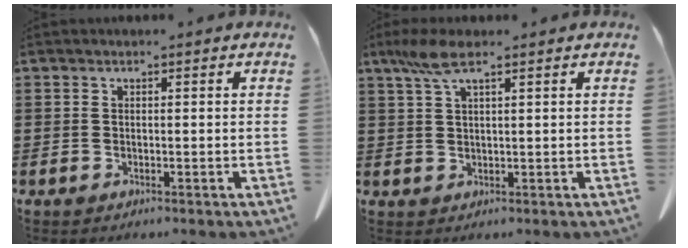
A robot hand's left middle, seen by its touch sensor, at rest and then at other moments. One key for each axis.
{"total": 4.9, "fx": 2.7, "fy": 1.2, "fz": 3.9, "tx": -0.090, "ty": 0.002, "tz": 0.047}